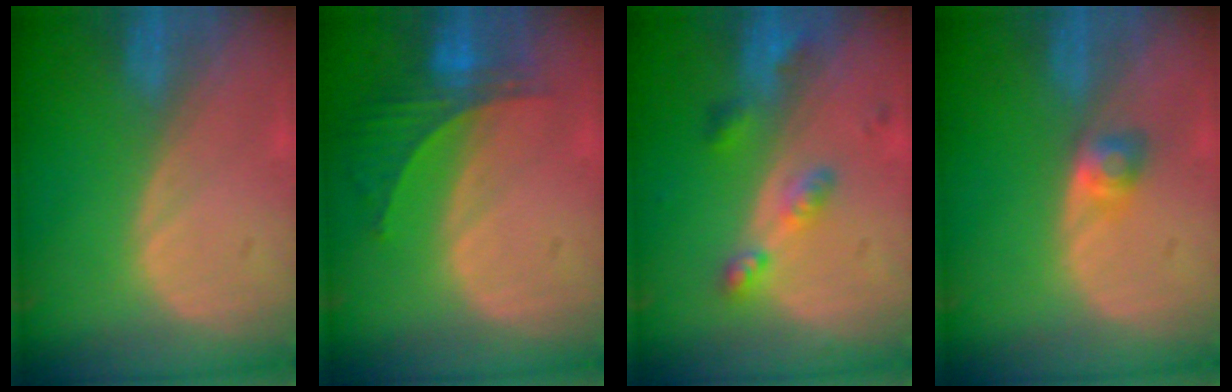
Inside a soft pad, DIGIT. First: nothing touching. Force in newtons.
{"total": 6.1, "press": 5.7, "slide": 2.1}
{"total": 5.3, "press": 4.8, "slide": 2.2}
{"total": 2.6, "press": 2.4, "slide": 1.0}